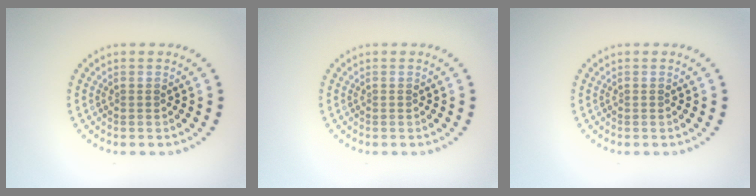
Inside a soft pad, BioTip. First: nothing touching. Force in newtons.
{"total": 0.0}
{"total": 0.0}